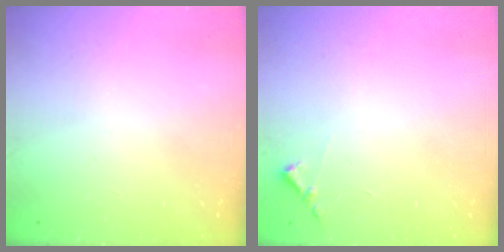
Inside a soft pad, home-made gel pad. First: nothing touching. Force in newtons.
{"total": 5.8, "press": 5.8, "slide": 0.4}